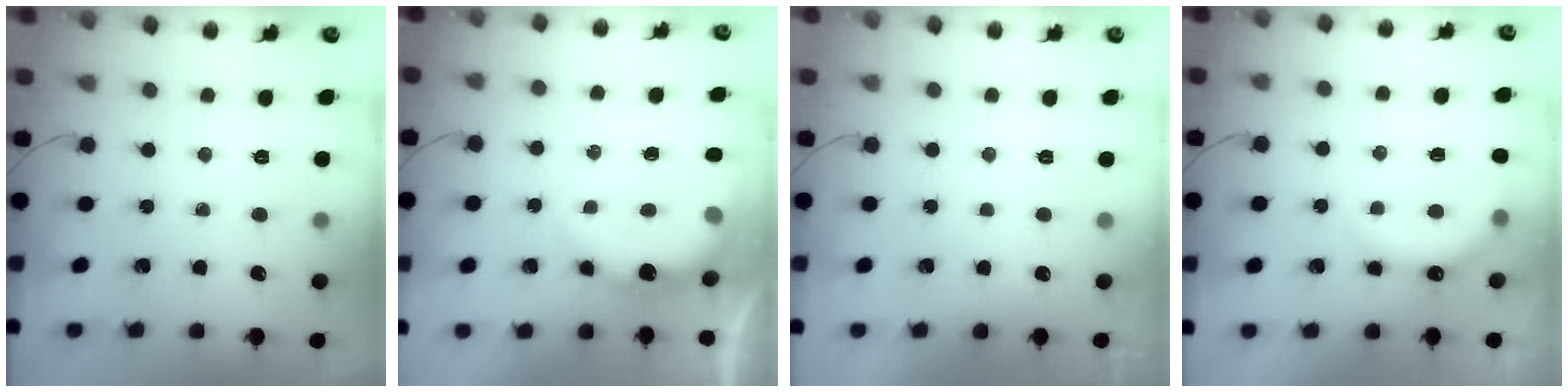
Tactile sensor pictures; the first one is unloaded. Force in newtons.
{"total": 8.8, "press": 8.7, "slide": 1.0}
{"total": 2.9, "press": 2.9, "slide": 0.1}
{"total": 6.4, "press": 6.4, "slide": 0.4}